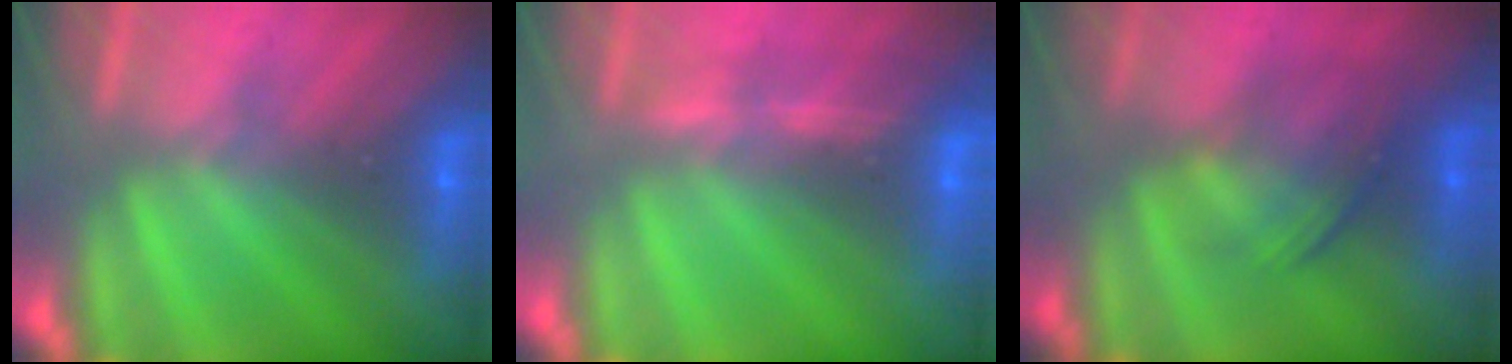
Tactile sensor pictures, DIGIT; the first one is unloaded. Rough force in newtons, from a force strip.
{"total": 1.4}
{"total": 1.9}